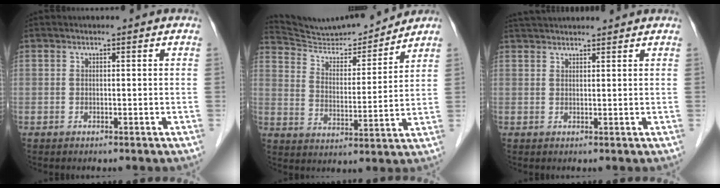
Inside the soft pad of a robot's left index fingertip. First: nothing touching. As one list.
[{"total": 13.5, "force": [13.2, 1.0, 2.6], "torque": [-0.052, 0.002, 0.223]}, {"total": 8.2, "force": [7.5, -0.2, 3.3], "torque": [-0.057, 0.040, 0.114]}]